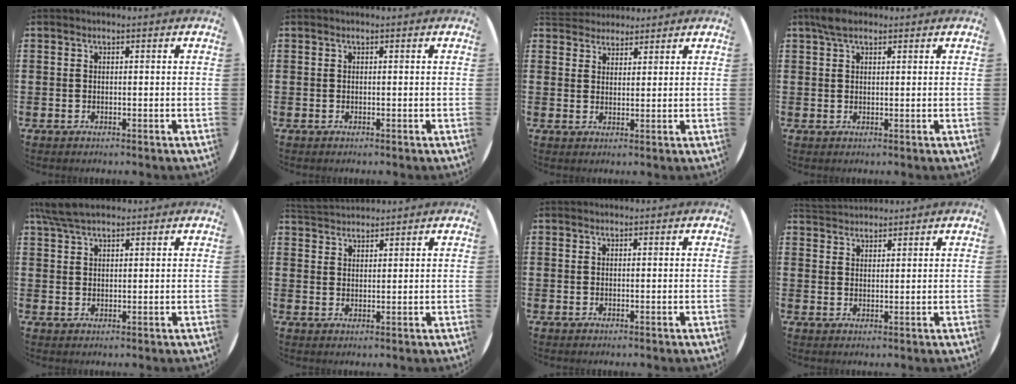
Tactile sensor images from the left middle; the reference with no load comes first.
{"total": 0.0}
{"total": 3.2, "force": [3.0, 1.0, -0.3], "torque": [-0.002, -0.004, 0.057]}
{"total": 2.8, "force": [1.9, 1.2, 1.6], "torque": [-0.035, 0.008, 0.034]}
{"total": 5.1, "force": [4.2, 1.3, 2.6], "torque": [-0.059, 0.000, 0.078]}
{"total": 2.8, "force": [2.8, 0.5, -0.2], "torque": [-0.002, -0.005, 0.053]}
{"total": 0.0}
{"total": 2.5, "force": [2.5, 0.5, -0.4], "torque": [0.004, -0.002, 0.048]}